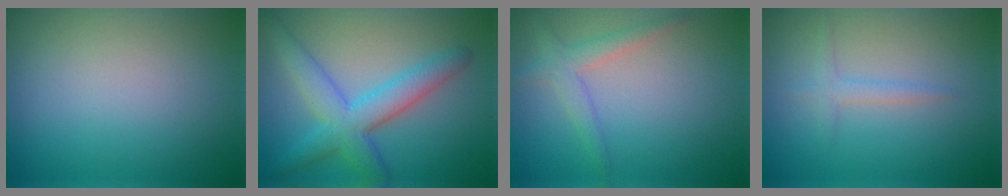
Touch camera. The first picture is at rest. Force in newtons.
{"total": 5.7, "press": 5.7, "slide": 0.2}
{"total": 2.4, "press": 2.4, "slide": 0.2}
{"total": 1.4, "press": 1.4, "slide": 0.1}